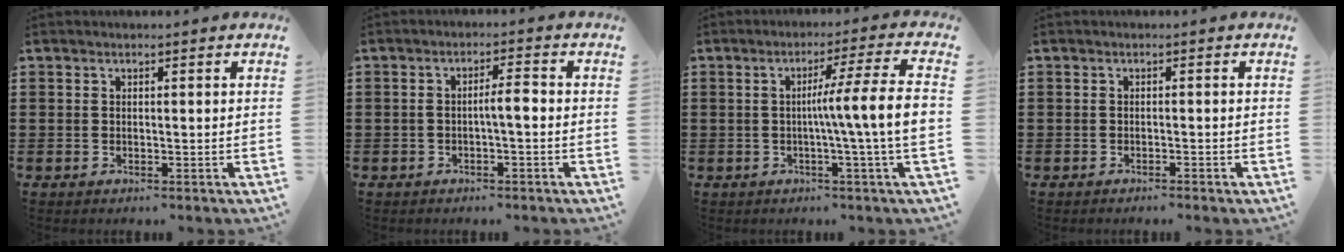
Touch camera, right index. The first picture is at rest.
{"total": 3.0, "force": [-0.5, 0.4, 2.9], "torque": [-0.053, 0.004, -0.012]}
{"total": 9.2, "force": [-0.2, -0.7, 9.1], "torque": [-0.149, -0.014, -0.014]}
{"total": 0.7, "force": [-0.7, 0.0, 0.2], "torque": [-0.007, -0.001, -0.014]}